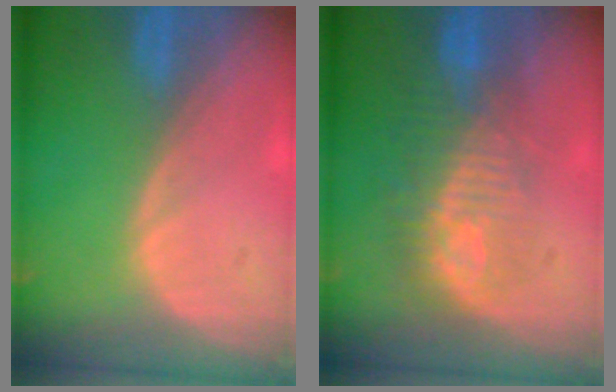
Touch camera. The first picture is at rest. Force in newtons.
{"total": 9.7, "press": 8.9, "slide": 3.9}